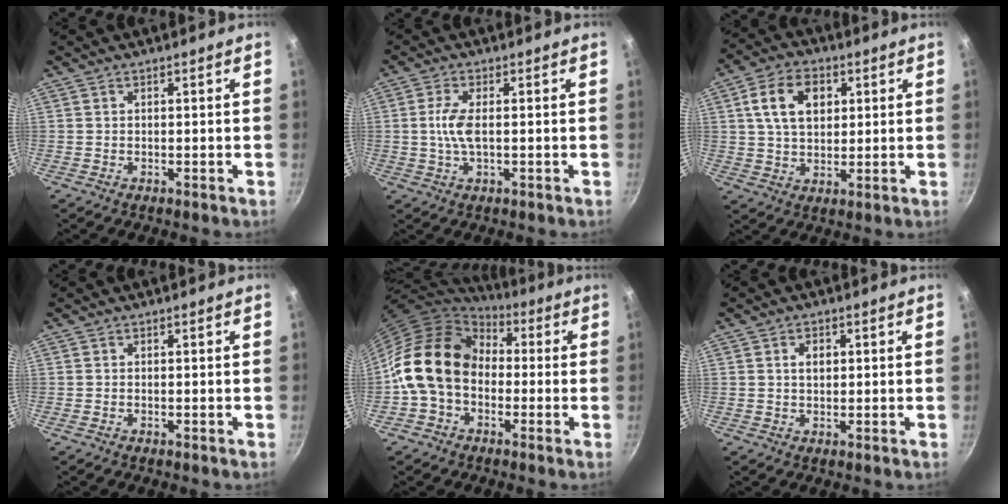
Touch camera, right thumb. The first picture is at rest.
{"total": 4.9, "force": [0.1, 1.8, 4.6], "torque": [-0.105, 0.002, -0.001]}
{"total": 10.7, "force": [3.0, 7.3, 7.2], "torque": [-0.110, 0.004, 0.048]}
{"total": 0.0}
{"total": 16.3, "force": [-0.9, 12.5, 10.4], "torque": [-0.160, 0.045, -0.035]}
{"total": 2.8, "force": [0.7, 2.0, 1.9], "torque": [-0.020, 0.002, 0.010]}